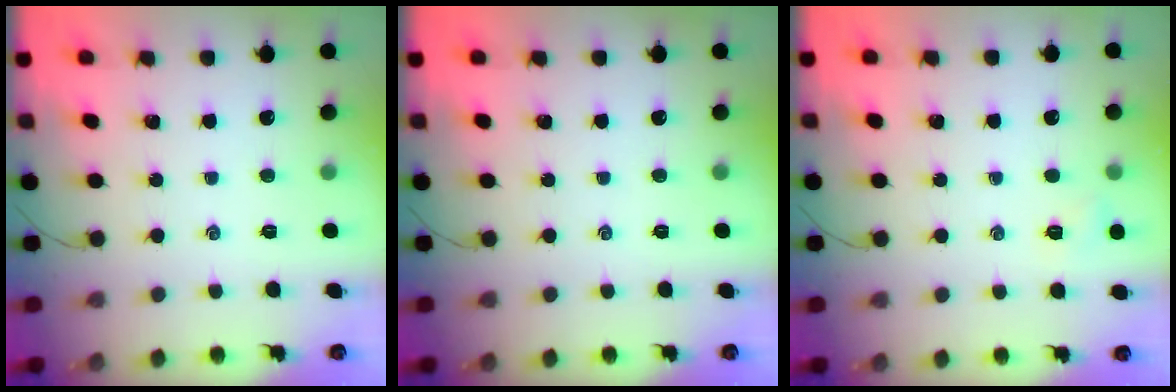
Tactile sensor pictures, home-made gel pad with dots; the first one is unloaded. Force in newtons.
{"total": 0.0}
{"total": 4.3, "press": 4.1, "slide": 1.4}